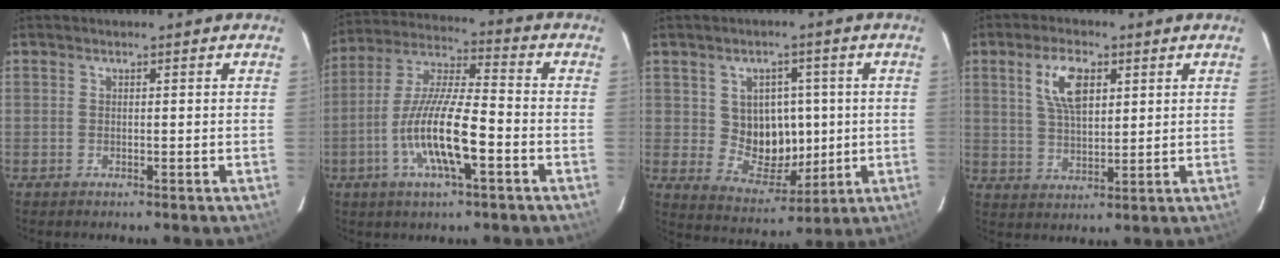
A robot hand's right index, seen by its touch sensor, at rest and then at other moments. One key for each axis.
{"total": 14.5, "fx": -5.0, "fy": 3.0, "fz": 13.3, "tx": -0.267, "ty": -0.006, "tz": -0.098}
{"total": 9.6, "fx": 0.7, "fy": 8.2, "fz": 4.8, "tx": -0.089, "ty": 0.003, "tz": 0.031}
{"total": 8.1, "fx": 3.3, "fy": 3.8, "fz": 6.4, "tx": -0.120, "ty": 0.010, "tz": 0.064}